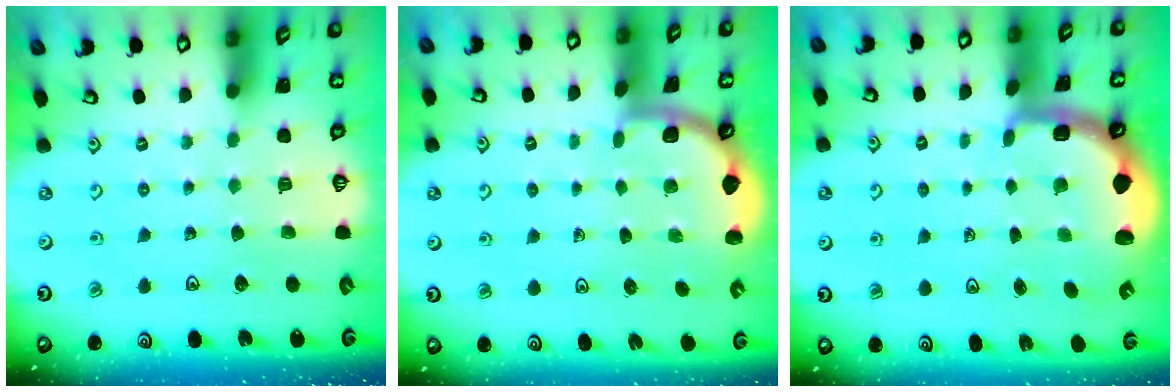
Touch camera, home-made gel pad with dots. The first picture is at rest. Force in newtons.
{"total": 1.8, "press": 1.8, "slide": 0.0}
{"total": 2.1, "press": 1.9, "slide": 0.8}